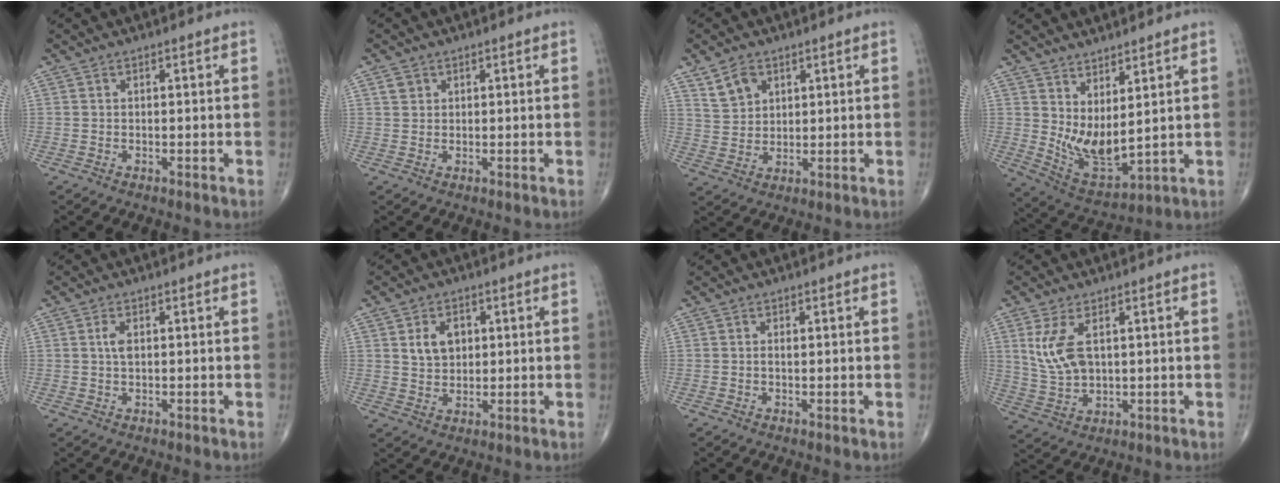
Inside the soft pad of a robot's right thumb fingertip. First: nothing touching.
{"total": 1.8, "force": [0.9, 1.5, 0.6], "torque": [-0.001, -0.002, 0.013]}
{"total": 5.8, "force": [3.3, 4.0, 2.5], "torque": [-0.031, -0.015, 0.068]}
{"total": 9.6, "force": [2.8, 3.7, 8.4], "torque": [-0.149, -0.042, 0.070]}
{"total": 2.1, "force": [0.4, 1.1, 1.8], "torque": [-0.036, 0.003, 0.007]}
{"total": 5.9, "force": [1.7, 4.3, 3.7], "torque": [-0.040, -0.009, 0.031]}
{"total": 1.0, "force": [0.1, 0.4, 0.9], "torque": [-0.017, -0.002, 0.001]}
{"total": 8.1, "force": [2.5, 4.1, 6.5], "torque": [-0.136, -0.008, 0.060]}